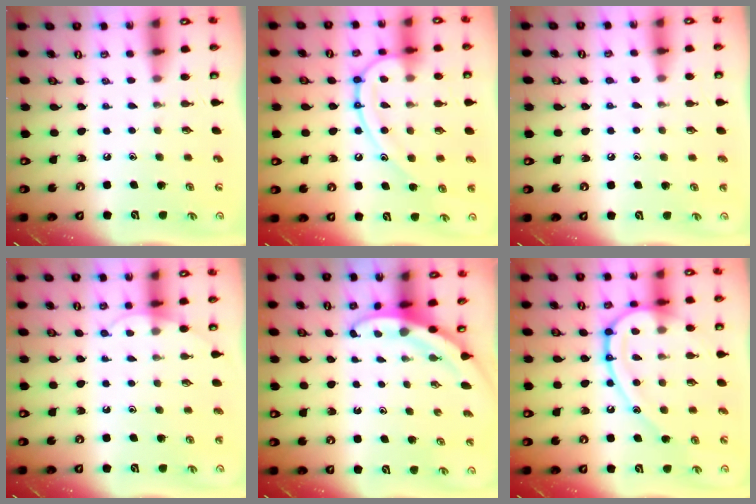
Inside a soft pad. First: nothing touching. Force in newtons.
{"total": 14.7, "press": 14.6, "slide": 1.4}
{"total": 5.0, "press": 4.9, "slide": 1.0}
{"total": 3.9, "press": 3.9, "slide": 0.3}
{"total": 3.3, "press": 3.3, "slide": 0.1}
{"total": 17.3, "press": 17.2, "slide": 1.7}